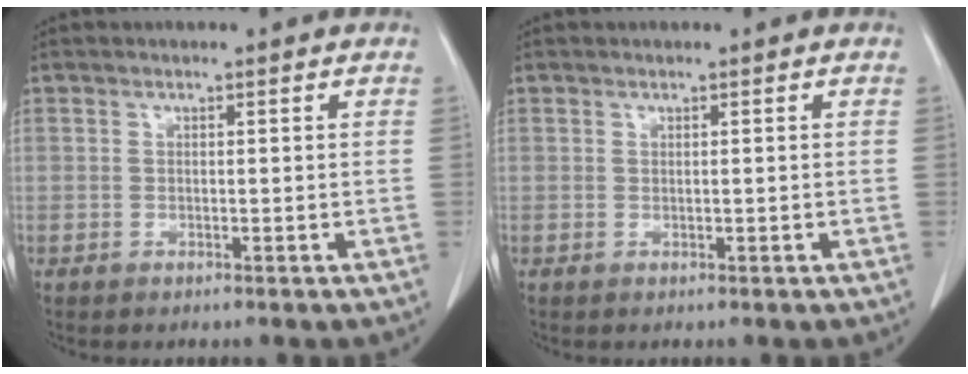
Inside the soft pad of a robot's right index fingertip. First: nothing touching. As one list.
[{"total": 0.0}]